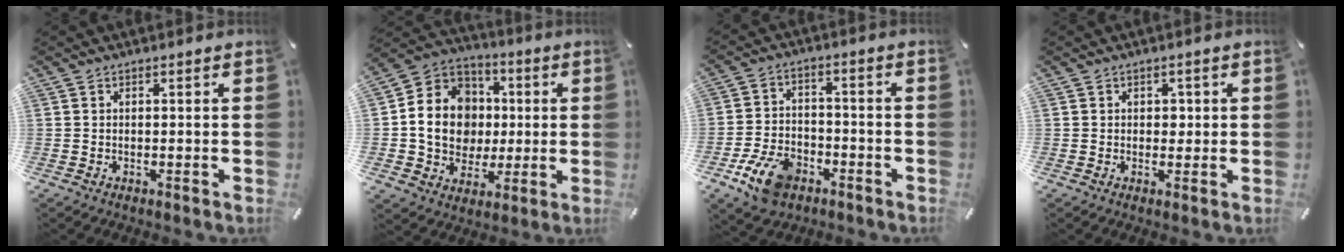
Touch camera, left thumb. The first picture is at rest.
{"total": 15.3, "force": [-0.4, 13.8, 6.6], "torque": [-0.137, 0.013, 0.002]}
{"total": 11.6, "force": [-6.2, 7.3, 6.4], "torque": [-0.132, 0.037, -0.110]}
{"total": 1.2, "force": [0.1, 1.1, 0.5], "torque": [-0.002, 0.002, -0.003]}